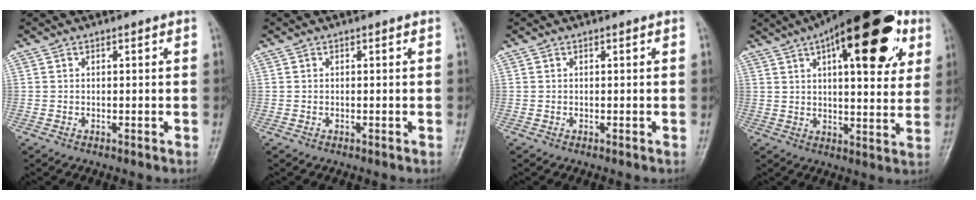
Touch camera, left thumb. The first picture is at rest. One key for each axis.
{"total": 0.0}
{"total": 0.0}
{"total": 25.1, "fx": 11.3, "fy": 9.6, "fz": 20.3, "tx": -0.269, "ty": 0.000, "tz": 0.160}